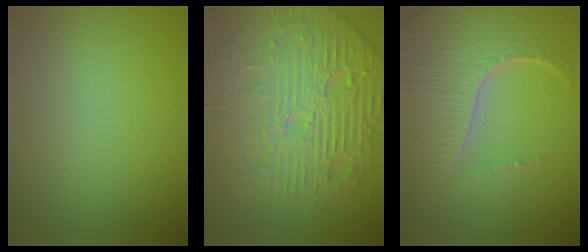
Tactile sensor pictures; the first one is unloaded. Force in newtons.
{"total": 11.7, "press": 7.8, "slide": 8.7}
{"total": 7.5, "press": 5.6, "slide": 5.0}